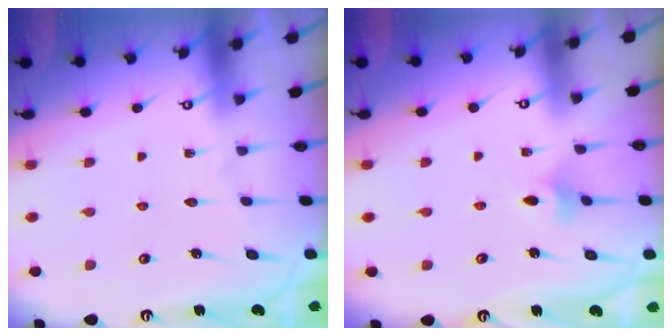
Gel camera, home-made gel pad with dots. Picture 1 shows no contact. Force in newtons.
{"total": 4.0, "press": 3.9, "slide": 0.7}